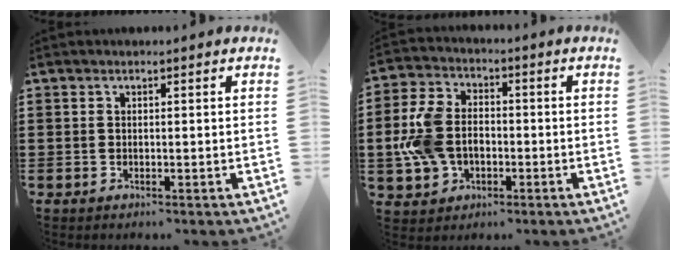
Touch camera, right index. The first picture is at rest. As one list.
[{"total": 8.8, "force": [-1.3, 6.3, 6.0], "torque": [-0.162, 0.005, -0.030]}]